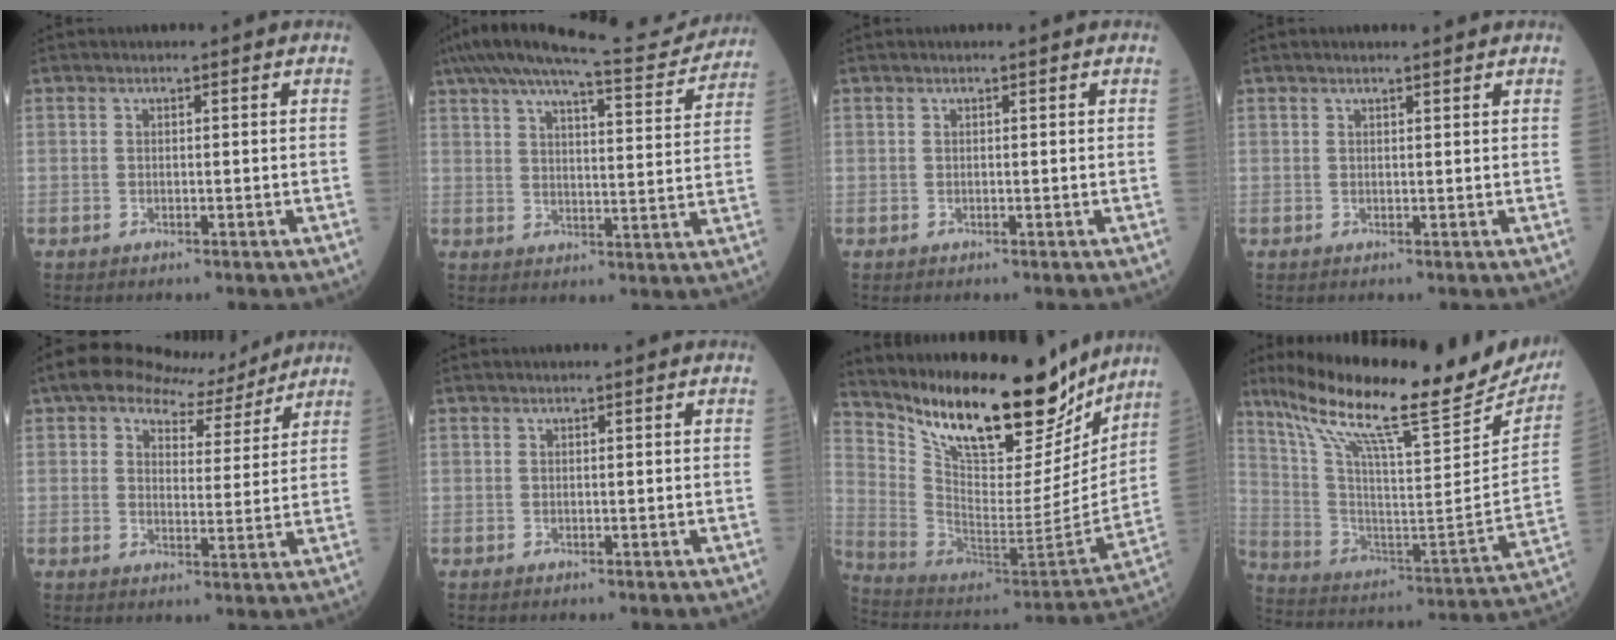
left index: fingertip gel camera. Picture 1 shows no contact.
{"total": 16.0, "force": [14.6, 1.9, 6.2], "torque": [-0.101, 0.003, 0.197]}
{"total": 0.0}
{"total": 1.6, "force": [1.4, 0.0, 0.8], "torque": [-0.012, 0.007, 0.020]}
{"total": 8.7, "force": [7.3, 3.5, 3.1], "torque": [-0.049, 0.015, 0.101]}
{"total": 0.0}
{"total": 23.3, "force": [18.5, 6.6, 12.4], "torque": [-0.219, -0.033, 0.301]}
{"total": 27.8, "force": [23.0, 4.2, 15.1], "torque": [-0.263, -0.046, 0.338]}